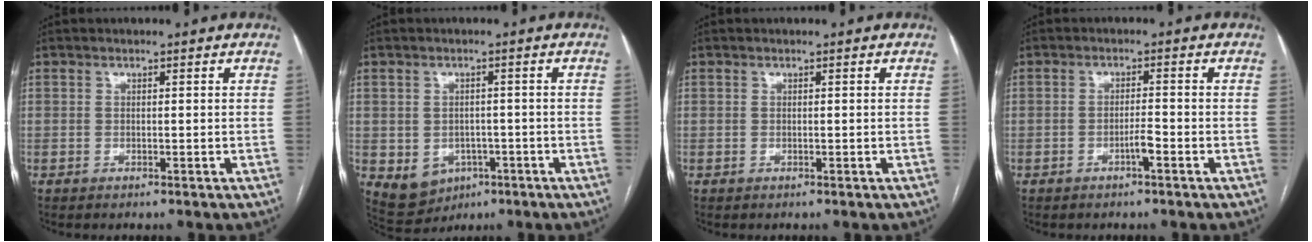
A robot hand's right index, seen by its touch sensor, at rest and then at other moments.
{"total": 6.5, "force": [-2.4, 5.5, 2.6], "torque": [-0.044, 0.010, -0.017]}
{"total": 0.0}
{"total": 2.0, "force": [-1.2, 0.0, 1.6], "torque": [-0.026, 0.001, -0.020]}